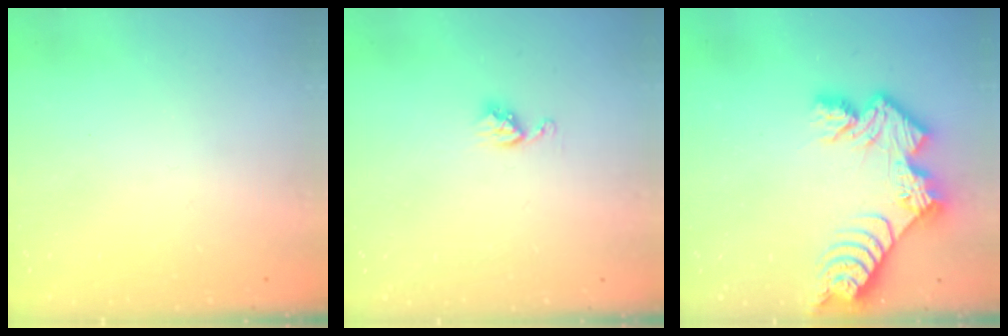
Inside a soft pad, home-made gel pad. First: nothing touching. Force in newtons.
{"total": 5.1, "press": 5.0, "slide": 0.5}
{"total": 11.9, "press": 11.8, "slide": 1.0}